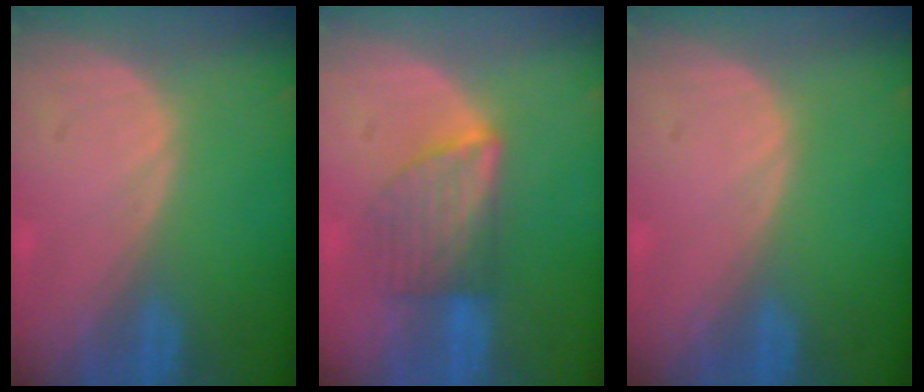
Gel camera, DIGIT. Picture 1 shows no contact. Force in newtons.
{"total": 6.0, "press": 6.0, "slide": 1.0}
{"total": 0.0}